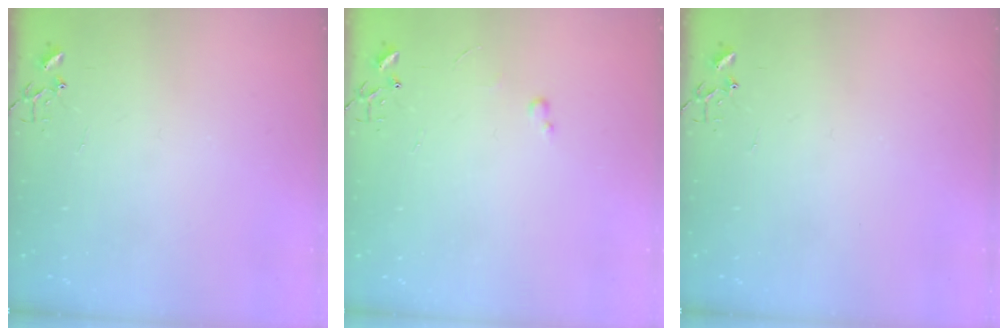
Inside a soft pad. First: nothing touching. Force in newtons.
{"total": 2.6, "press": 2.6, "slide": 0.4}
{"total": 0.0}